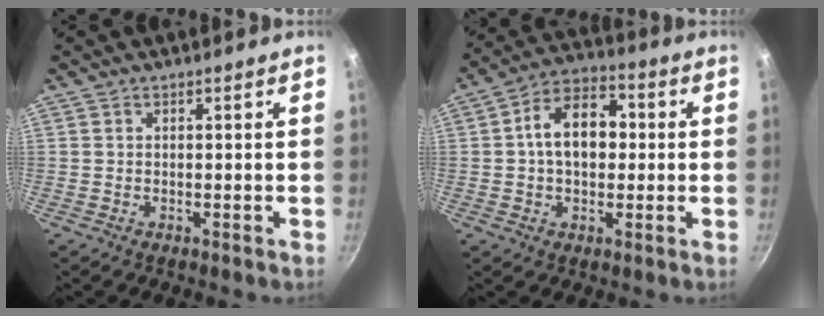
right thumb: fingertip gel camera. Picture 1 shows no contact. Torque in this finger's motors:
{"motor_torque": [0.54, 3.02, 1.44, -0.10, 0.17]}